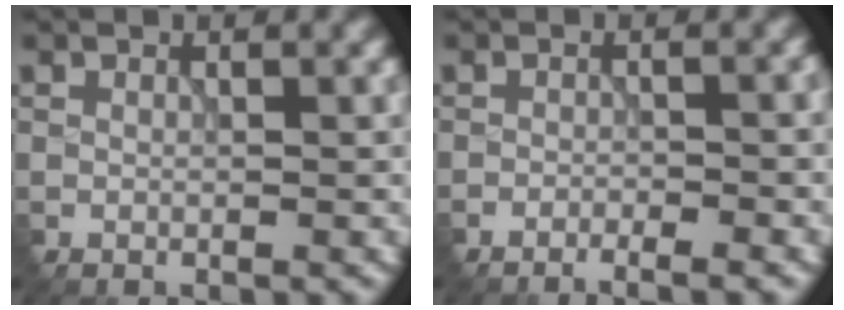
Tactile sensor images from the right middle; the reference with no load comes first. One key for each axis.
{"total": 2.5, "fx": -2.0, "fy": 0.1, "fz": 1.6, "tx": -0.018, "ty": 0.010, "tz": -0.031}